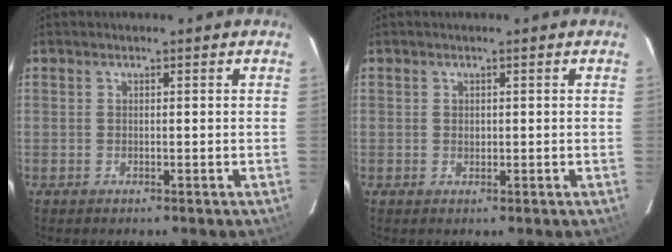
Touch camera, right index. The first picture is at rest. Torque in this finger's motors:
{"motor_torque": [0.25, 0.04, 0.07, 0.00]}